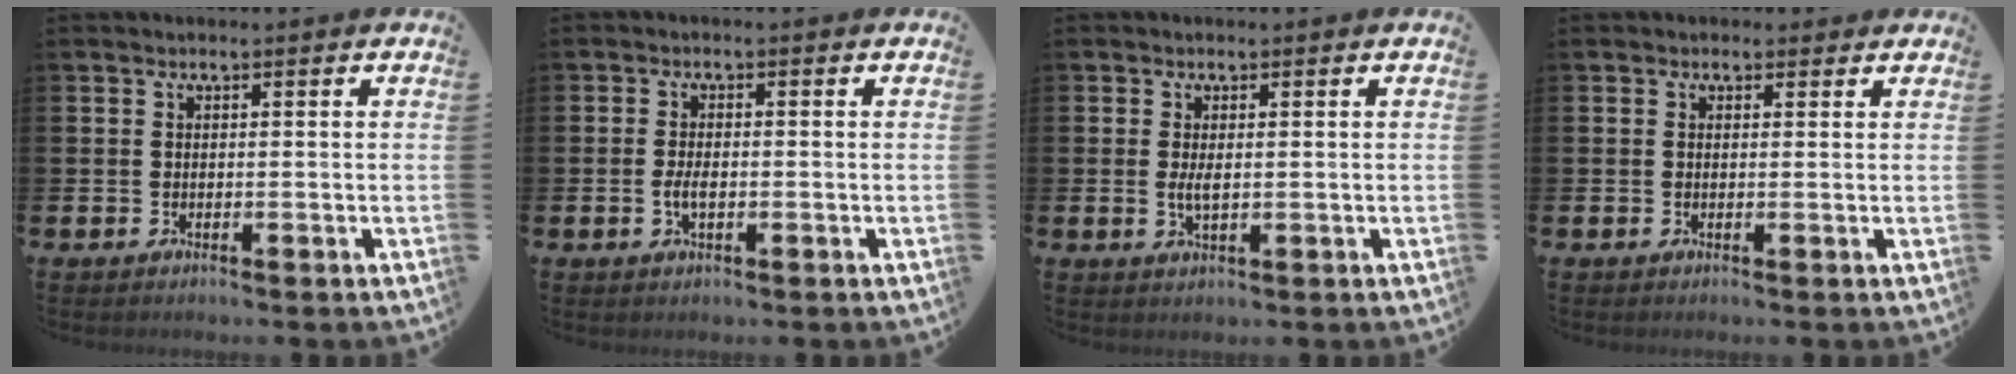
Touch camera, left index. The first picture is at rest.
{"total": 2.3, "force": [-0.4, 1.1, 1.9], "torque": [-0.032, 0.000, -0.009]}
{"total": 2.1, "force": [0.2, 0.8, 2.0], "torque": [-0.025, -0.003, -0.001]}
{"total": 0.9, "force": [0.6, 0.7, 0.1], "torque": [0.010, 0.004, 0.007]}